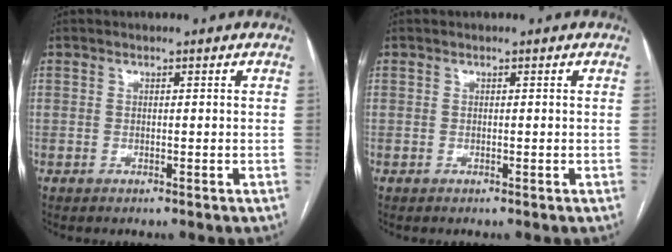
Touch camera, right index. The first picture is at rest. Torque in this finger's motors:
{"motor_torque": [0.00, 0.00, 0.00, 0.00]}